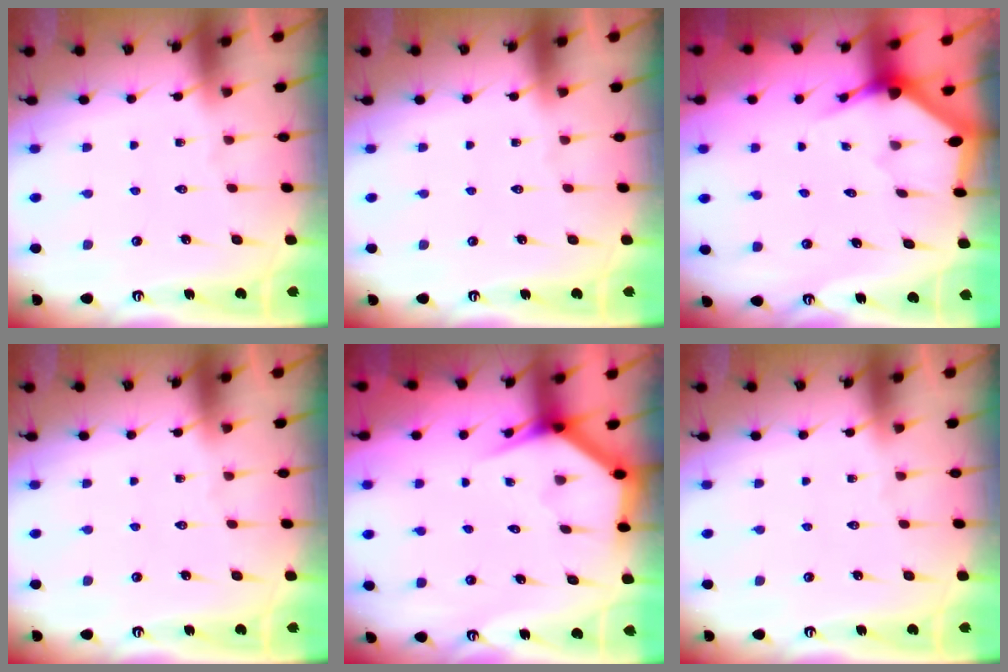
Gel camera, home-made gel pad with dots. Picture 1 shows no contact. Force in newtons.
{"total": 0.0}
{"total": 3.0, "press": 3.0, "slide": 0.1}
{"total": 0.0}
{"total": 3.5, "press": 3.5, "slide": 0.3}
{"total": 0.0}